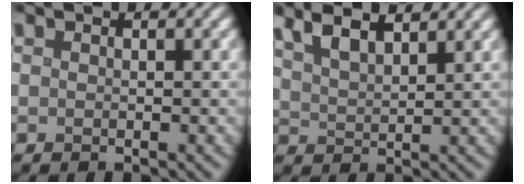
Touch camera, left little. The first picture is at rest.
{"total": 4.4, "force": [3.4, 1.2, 2.6], "torque": [-0.047, 0.017, 0.051]}